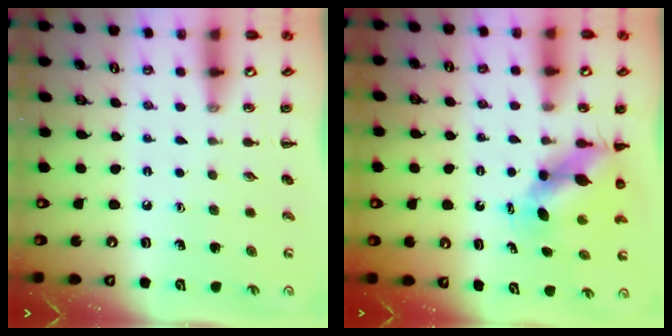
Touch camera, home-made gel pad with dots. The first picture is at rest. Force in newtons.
{"total": 6.7, "press": 6.7, "slide": 0.9}